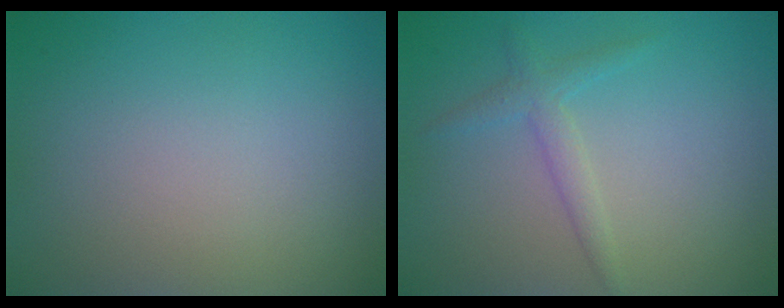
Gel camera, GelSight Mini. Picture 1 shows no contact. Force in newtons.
{"total": 1.8, "press": 1.8, "slide": 0.0}